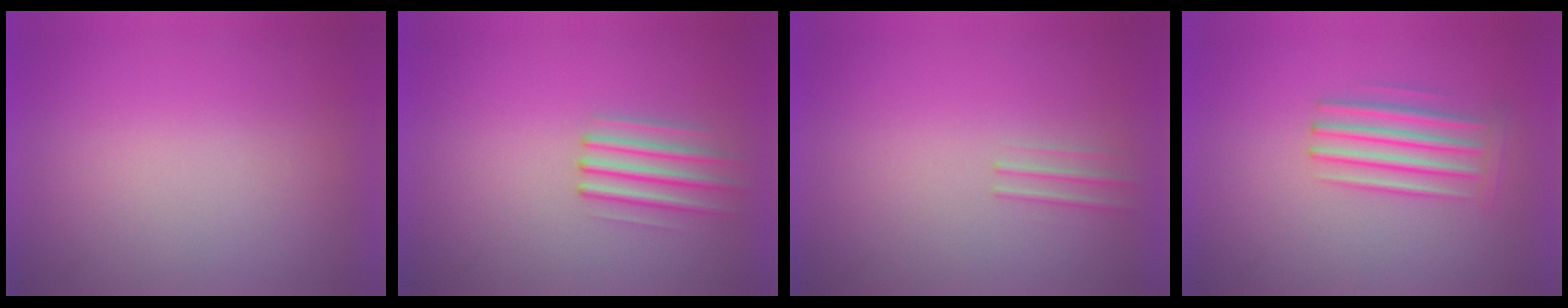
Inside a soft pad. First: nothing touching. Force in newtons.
{"total": 2.2}
{"total": 1.2}
{"total": 2.9}